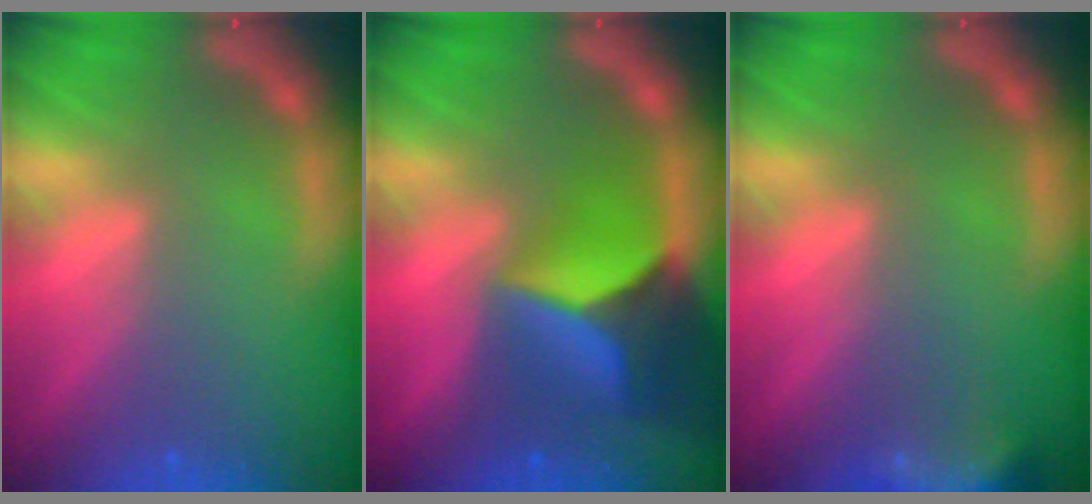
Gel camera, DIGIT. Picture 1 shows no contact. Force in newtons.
{"total": 10.0}
{"total": 6.5}